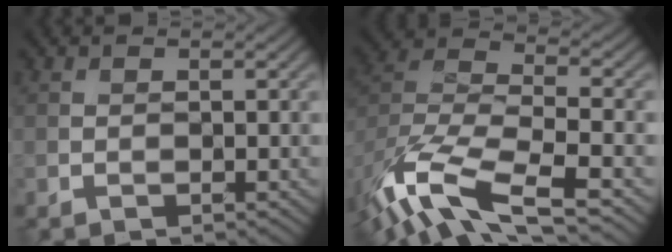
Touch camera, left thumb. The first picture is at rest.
{"total": 13.1, "force": [-8.8, 4.6, 8.6], "torque": [-0.201, -0.017, -0.158]}